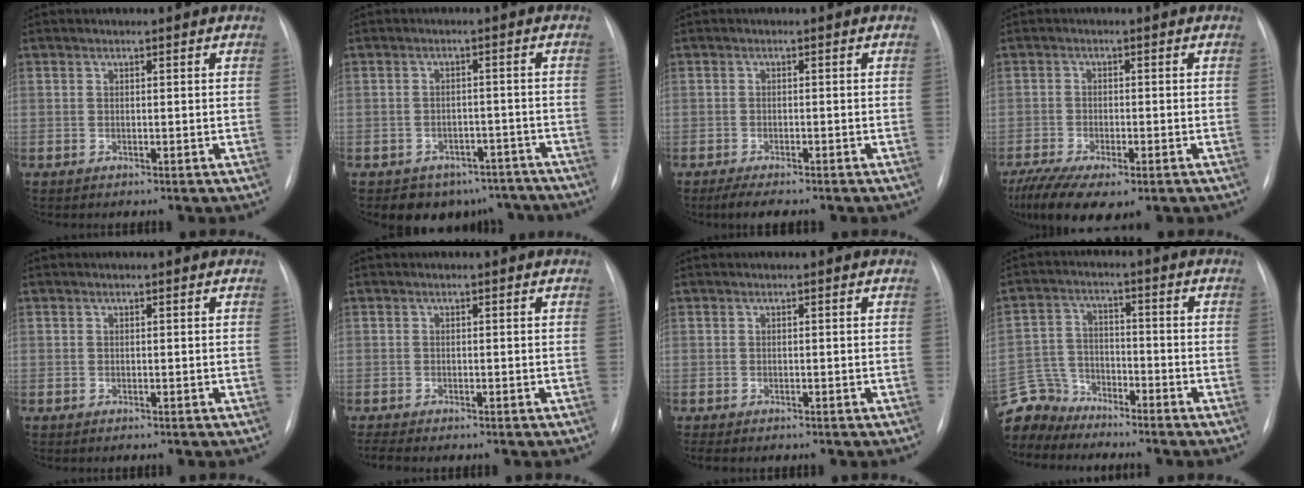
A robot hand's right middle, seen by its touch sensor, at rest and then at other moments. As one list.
[{"total": 8.8, "force": [-6.9, 5.4, 0.8], "torque": [0.009, 0.026, -0.076]}, {"total": 5.2, "force": [-4.4, 1.2, 2.5], "torque": [-0.043, -0.012, -0.067]}, {"total": 11.7, "force": [-7.7, 4.1, 7.7], "torque": [-0.149, -0.020, -0.115]}, {"total": 0.0}, {"total": 1.6, "force": [-1.3, 0.1, 0.9], "torque": [-0.020, -0.007, -0.020]}, {"total": 1.7, "force": [-1.3, 0.6, 0.9], "torque": [-0.010, -0.003, -0.011]}, {"total": 8.3, "force": [-7.9, 2.7, -0.7], "torque": [0.003, 0.014, -0.159]}]